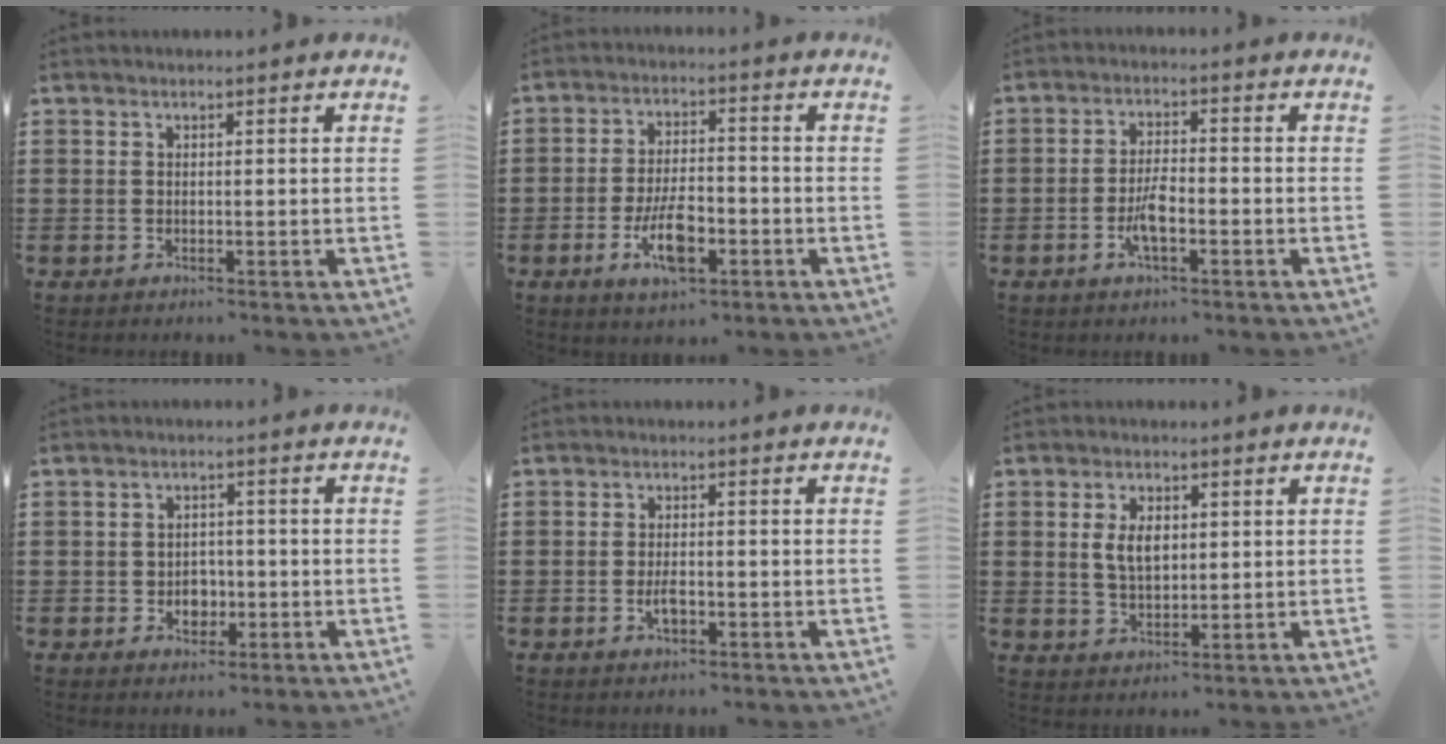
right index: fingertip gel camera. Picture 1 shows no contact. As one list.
[{"total": 7.9, "force": [-3.1, 3.3, 6.5], "torque": [-0.128, -0.005, -0.060]}, {"total": 4.7, "force": [-1.8, 1.6, 4.0], "torque": [-0.088, 0.000, -0.038]}, {"total": 3.0, "force": [-0.9, 2.5, 1.3], "torque": [-0.022, 0.001, -0.021]}, {"total": 2.9, "force": [-0.9, 1.2, 2.5], "torque": [-0.045, 0.001, -0.015]}, {"total": 4.7, "force": [0.8, 2.7, 3.8], "torque": [-0.071, 0.007, 0.010]}]